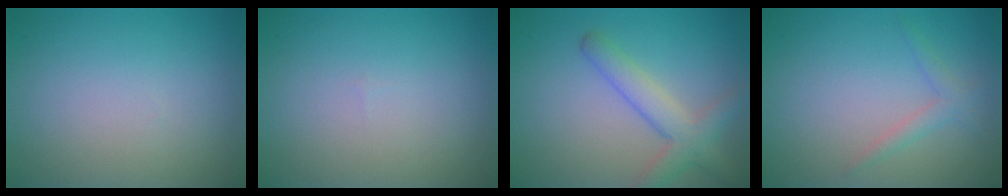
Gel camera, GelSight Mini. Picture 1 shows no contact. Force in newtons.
{"total": 0.0}
{"total": 3.8, "press": 3.8, "slide": 0.2}
{"total": 1.4, "press": 1.4, "slide": 0.1}